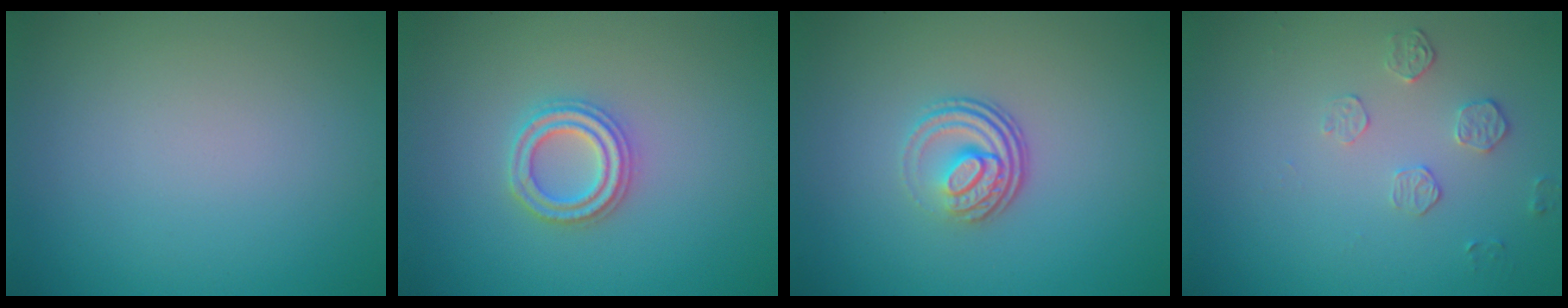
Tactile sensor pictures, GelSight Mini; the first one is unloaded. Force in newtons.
{"total": 3.2, "press": 3.1, "slide": 0.7}
{"total": 3.6, "press": 2.5, "slide": 2.6}
{"total": 1.7, "press": 1.0, "slide": 1.4}